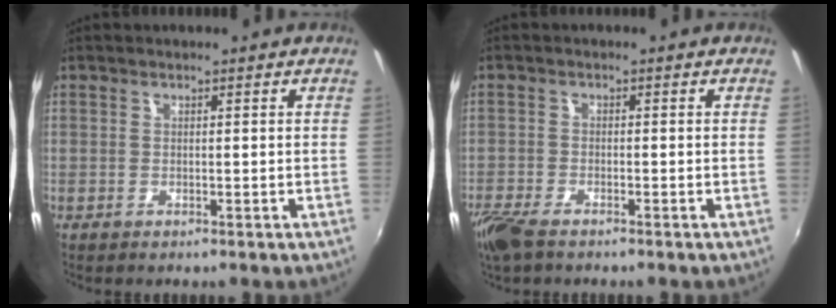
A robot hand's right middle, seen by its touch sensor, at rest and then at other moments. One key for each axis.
{"total": 6.0, "fx": -4.6, "fy": 1.8, "fz": 3.4, "tx": -0.095, "ty": -0.023, "tz": -0.091}